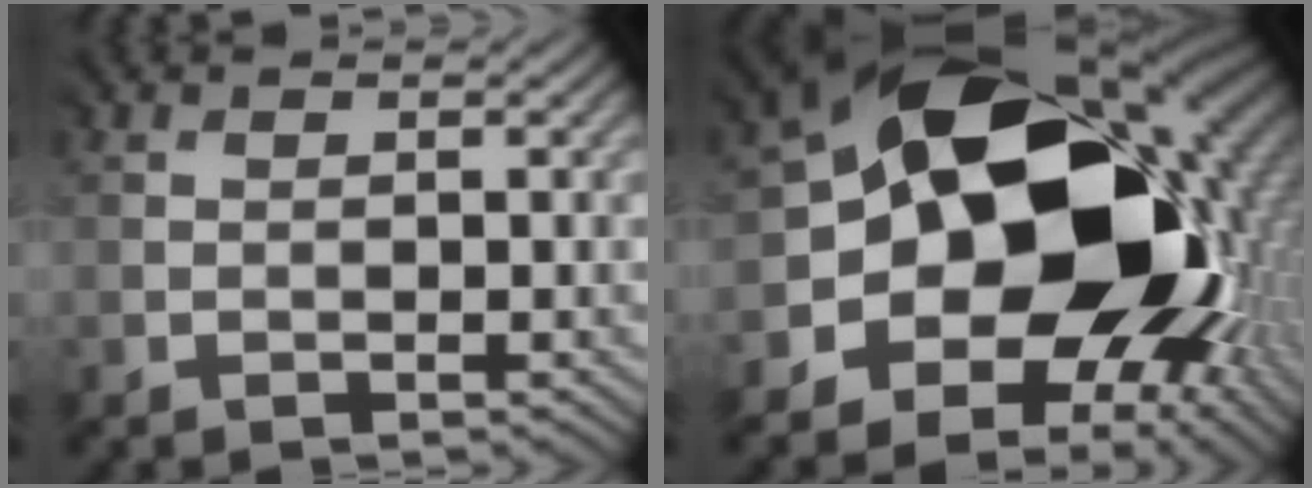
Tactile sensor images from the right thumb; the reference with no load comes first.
{"total": 19.3, "force": [-1.0, 14.6, 12.6], "torque": [-0.209, -0.031, 0.001]}